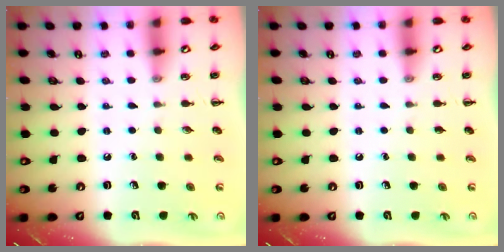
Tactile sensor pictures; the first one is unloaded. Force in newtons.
{"total": 0.0}